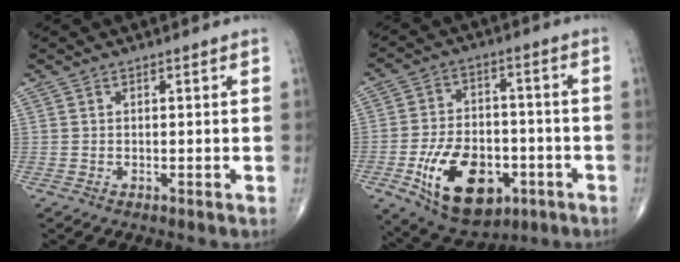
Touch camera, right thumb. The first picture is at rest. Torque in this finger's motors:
{"motor_torque": [0.34, 1.59, 0.19, -0.22, 0.14]}